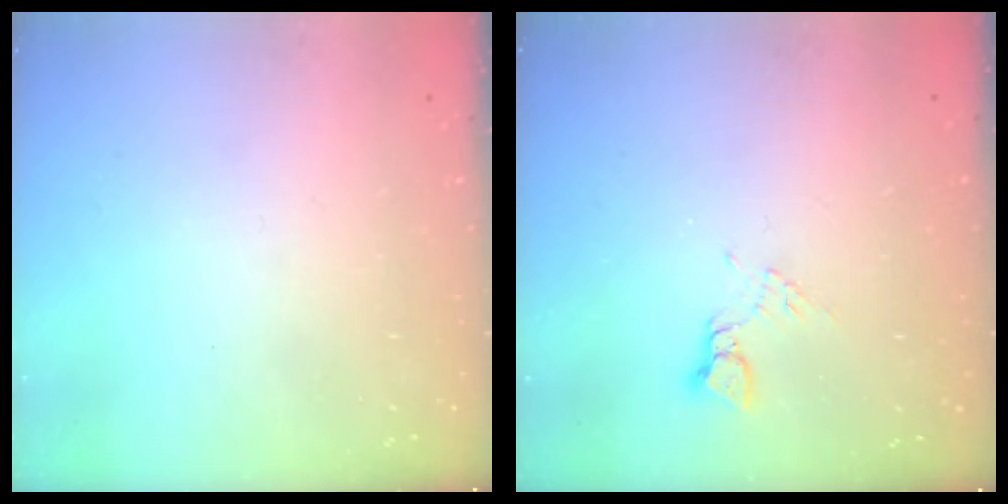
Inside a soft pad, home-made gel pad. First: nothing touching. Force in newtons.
{"total": 3.0, "press": 2.9, "slide": 0.4}